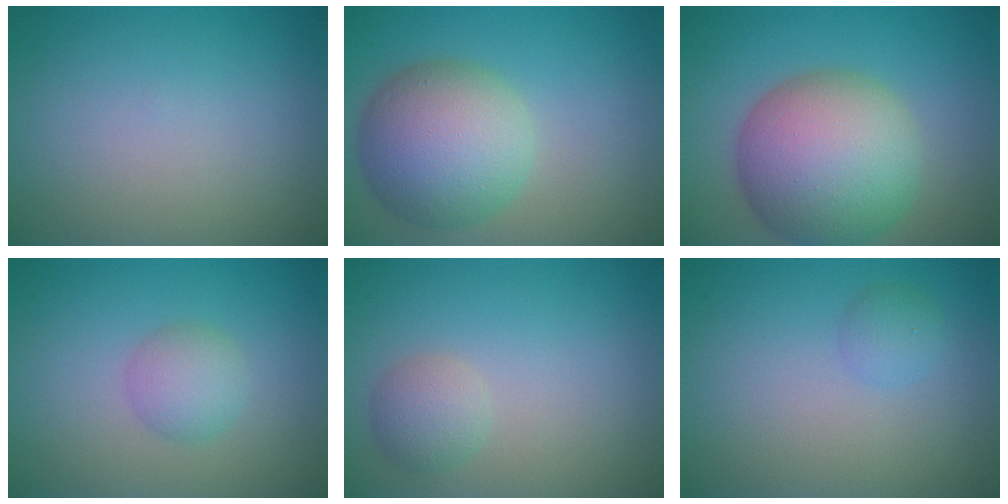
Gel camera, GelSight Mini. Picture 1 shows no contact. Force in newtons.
{"total": 8.5, "press": 8.5, "slide": 0.4}
{"total": 11.3, "press": 11.3, "slide": 0.4}
{"total": 2.4, "press": 2.4, "slide": 0.1}
{"total": 2.1, "press": 2.1, "slide": 0.1}
{"total": 1.2, "press": 1.2, "slide": 0.1}